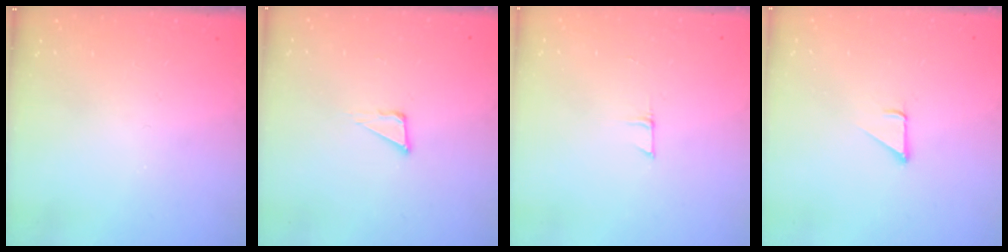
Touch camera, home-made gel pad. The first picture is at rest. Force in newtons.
{"total": 3.8, "press": 3.7, "slide": 0.8}
{"total": 3.9, "press": 3.9, "slide": 0.3}
{"total": 1.9, "press": 1.9, "slide": 0.1}